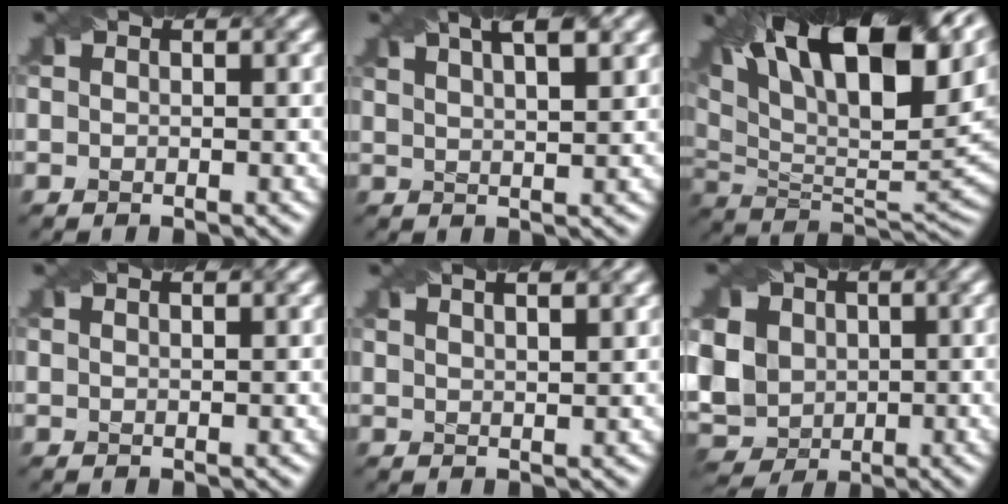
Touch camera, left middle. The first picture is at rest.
{"total": 6.8, "force": [4.4, 2.4, 4.5], "torque": [-0.037, 0.030, 0.037]}
{"total": 19.2, "force": [9.8, 7.7, 14.6], "torque": [-0.228, 0.055, 0.158]}
{"total": 1.8, "force": [1.3, 0.7, 1.0], "torque": [-0.005, -0.001, 0.001]}
{"total": 5.5, "force": [3.5, 2.4, 3.4], "torque": [-0.019, 0.040, 0.017]}
{"total": 9.3, "force": [1.3, 7.7, 5.1], "torque": [-0.115, 0.016, 0.005]}